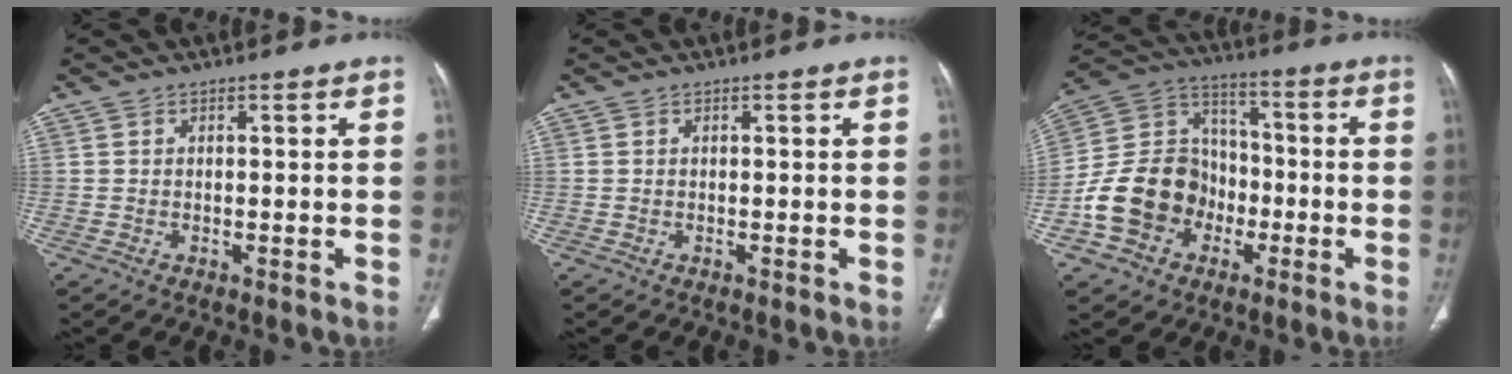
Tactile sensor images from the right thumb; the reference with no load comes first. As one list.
[{"total": 0.0}, {"total": 15.6, "force": [-5.4, 12.8, 7.1], "torque": [-0.106, 0.060, -0.096]}]